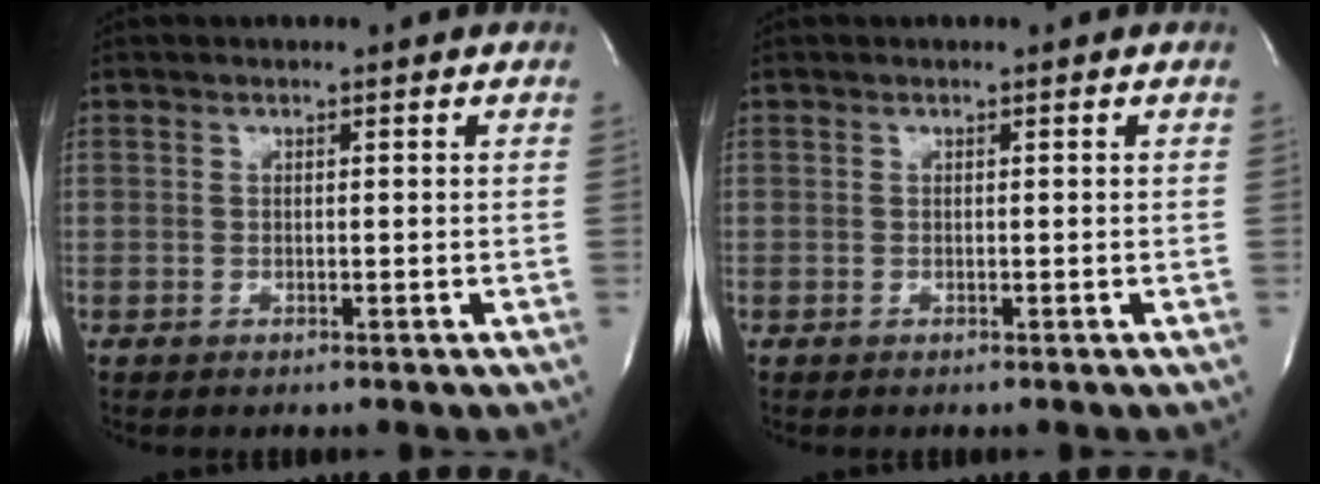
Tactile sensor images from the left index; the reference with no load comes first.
{"total": 0.0}